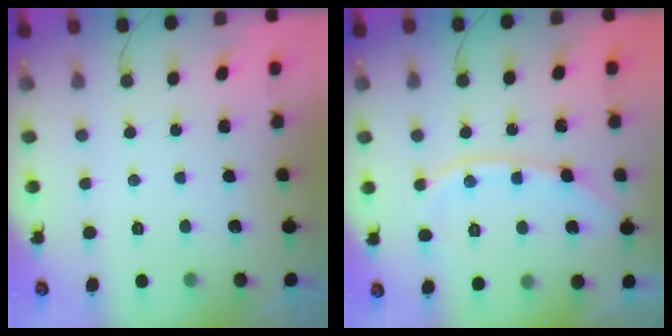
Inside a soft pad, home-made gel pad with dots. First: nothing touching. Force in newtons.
{"total": 9.3, "press": 9.3, "slide": 0.6}